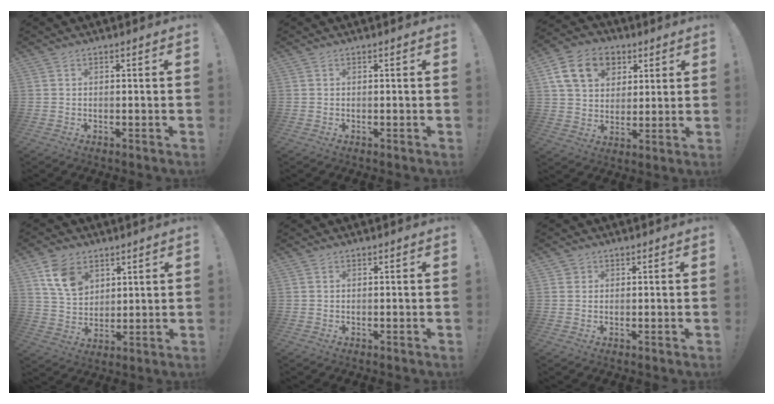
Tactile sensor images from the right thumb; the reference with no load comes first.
{"total": 0.0}
{"total": 16.2, "force": [6.6, 12.1, 8.6], "torque": [-0.128, -0.020, 0.128]}
{"total": 11.1, "force": [5.9, 7.7, 5.5], "torque": [-0.088, -0.021, 0.116]}
{"total": 0.0}
{"total": 1.4, "force": [0.7, 1.2, 0.1], "torque": [0.004, -0.004, 0.013]}